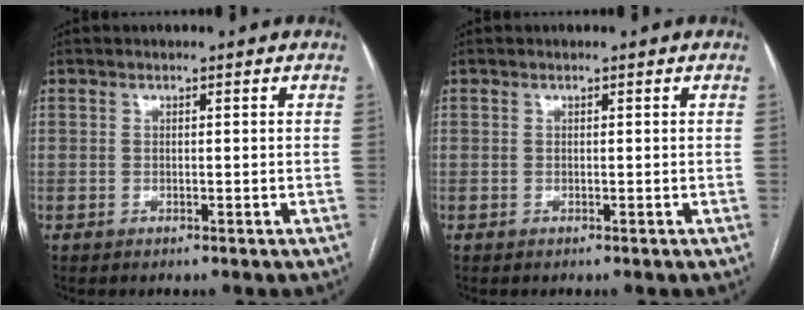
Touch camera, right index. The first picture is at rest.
{"total": 0.0}